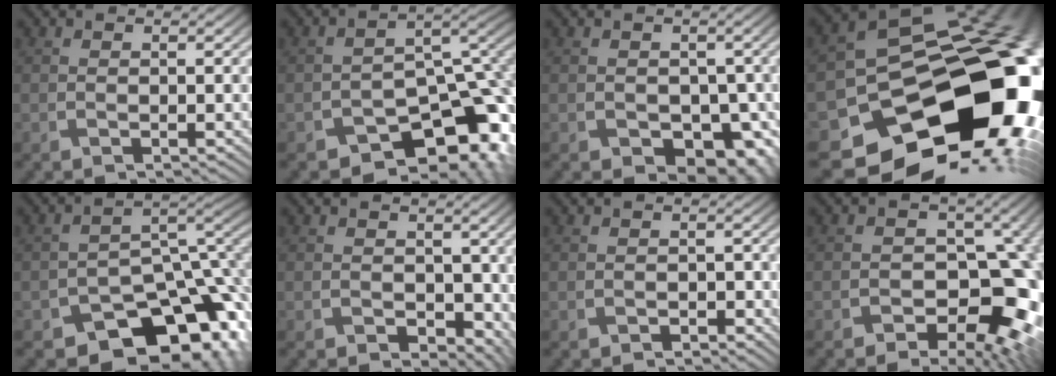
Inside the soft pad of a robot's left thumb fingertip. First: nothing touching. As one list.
[{"total": 10.7, "force": [-6.5, 5.9, 6.1], "torque": [-0.087, -0.024, -0.096]}, {"total": 6.8, "force": [-2.6, 5.1, 3.6], "torque": [-0.044, -0.008, -0.037]}, {"total": 20.2, "force": [-6.8, 14.6, 12.2], "torque": [-0.213, -0.036, -0.076]}, {"total": 13.0, "force": [-8.3, 7.1, 7.1], "torque": [-0.115, -0.035, -0.114]}, {"total": 3.8, "force": [-0.2, 3.1, 2.1], "torque": [-0.032, -0.015, 0.000]}, {"total": 0.8, "force": [-0.5, 0.6, 0.1], "torque": [0.005, 0.003, -0.008]}, {"total": 9.6, "force": [-3.9, 6.1, 6.4], "torque": [-0.050, -0.018, -0.062]}]